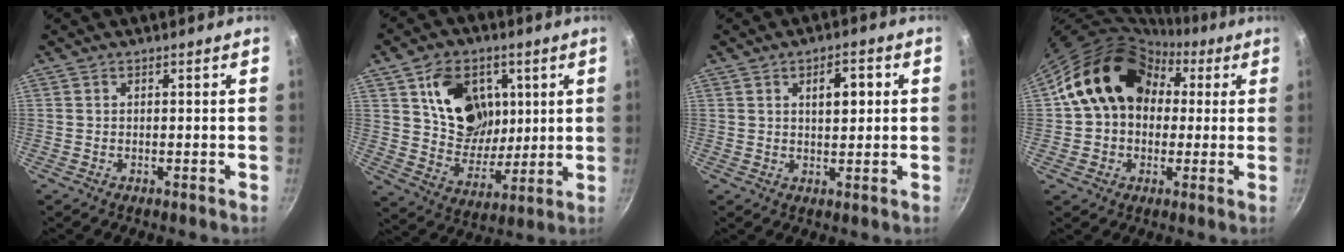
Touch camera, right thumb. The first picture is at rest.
{"total": 15.6, "force": [5.2, 11.8, 8.8], "torque": [-0.102, -0.030, 0.097]}
{"total": 5.5, "force": [1.4, 2.7, 4.5], "torque": [-0.047, 0.001, 0.020]}
{"total": 17.2, "force": [3.4, 13.7, 9.7], "torque": [-0.125, 0.043, 0.049]}